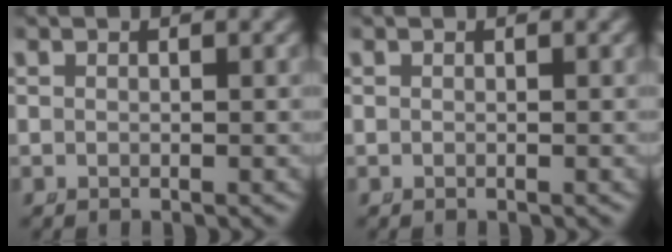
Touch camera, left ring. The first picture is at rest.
{"total": 0.0}